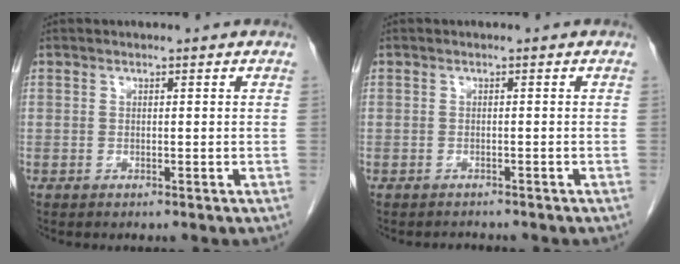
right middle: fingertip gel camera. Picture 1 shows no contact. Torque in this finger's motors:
{"motor_torque": [0.00, 0.00, 0.00, 0.00]}